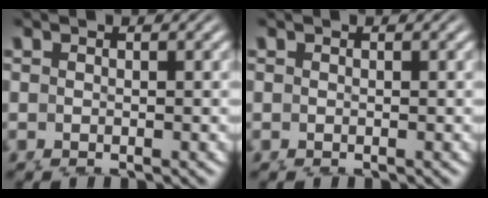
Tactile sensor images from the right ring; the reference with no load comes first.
{"total": 0.0}